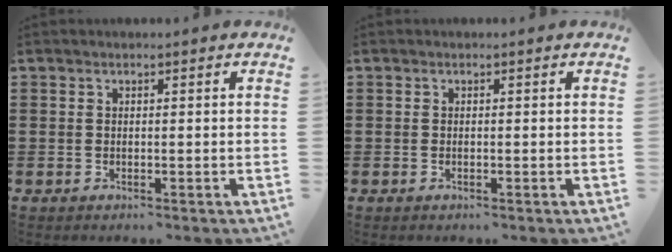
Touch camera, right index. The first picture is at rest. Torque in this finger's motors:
{"motor_torque": [-0.43, 0.96, 0.00, 0.01]}